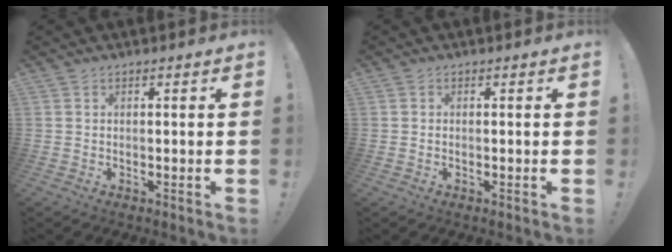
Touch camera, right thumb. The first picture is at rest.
{"total": 0.0}